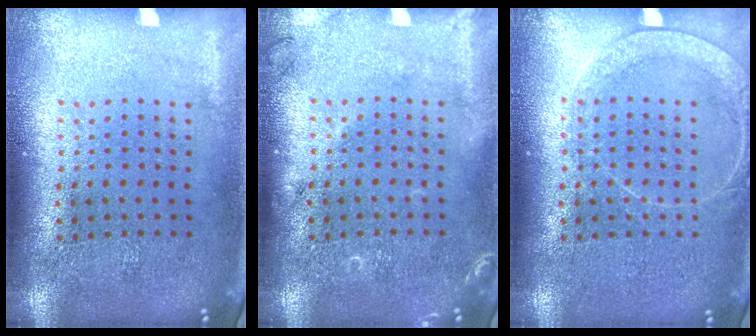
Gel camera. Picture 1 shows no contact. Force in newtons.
{"total": 1.5, "press": 1.5, "slide": 0.3}
{"total": 1.7, "press": 1.7, "slide": 0.3}